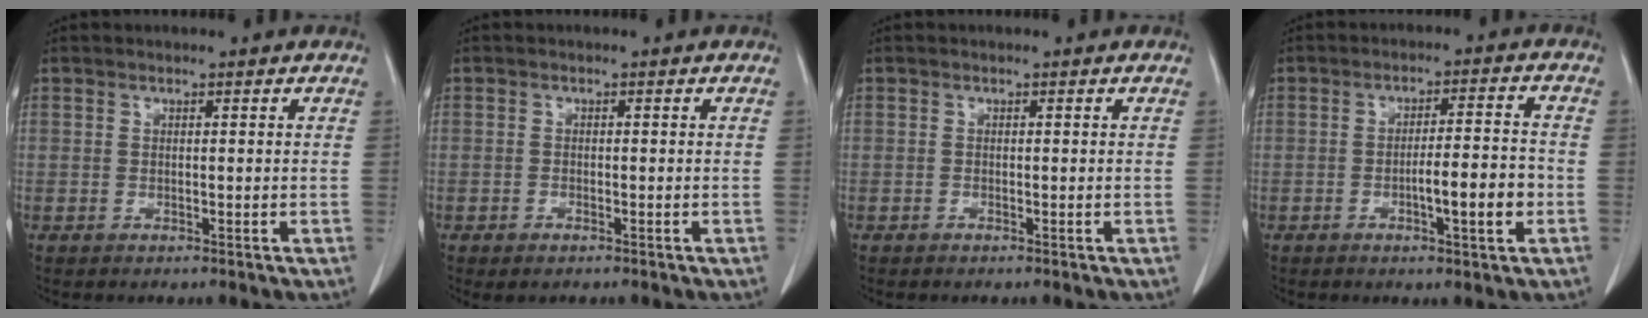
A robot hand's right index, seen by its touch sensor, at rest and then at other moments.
{"total": 1.3, "force": [-0.8, 0.5, 0.8], "torque": [-0.017, -0.002, -0.006]}
{"total": 0.0}
{"total": 6.8, "force": [-2.1, 0.7, 6.4], "torque": [-0.099, 0.004, -0.031]}